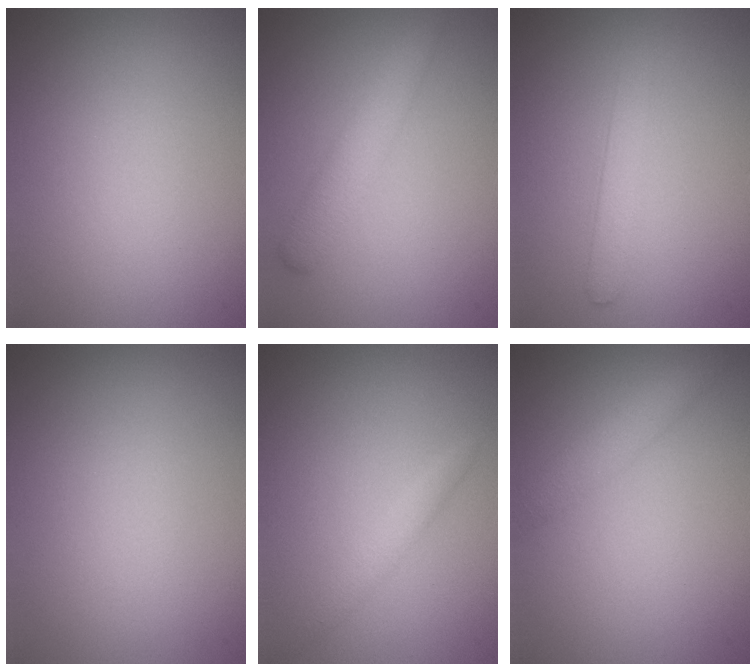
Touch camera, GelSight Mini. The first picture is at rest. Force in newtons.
{"total": 2.7, "press": 2.7, "slide": 0.1}
{"total": 1.8, "press": 1.8, "slide": 0.1}
{"total": 0.0}
{"total": 1.3, "press": 1.3, "slide": 0.1}
{"total": 2.3, "press": 2.3, "slide": 0.0}